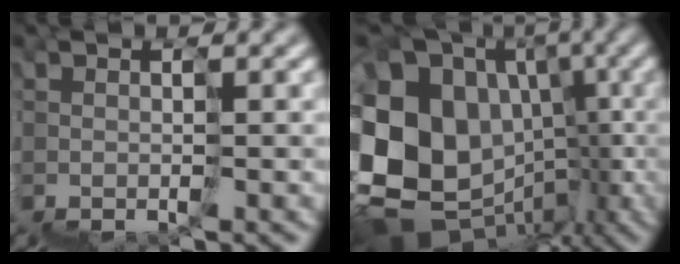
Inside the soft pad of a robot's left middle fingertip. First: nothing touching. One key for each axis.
{"total": 15.0, "fx": -1.3, "fy": 13.6, "fz": 6.2, "tx": -0.109, "ty": 0.004, "tz": -0.039}